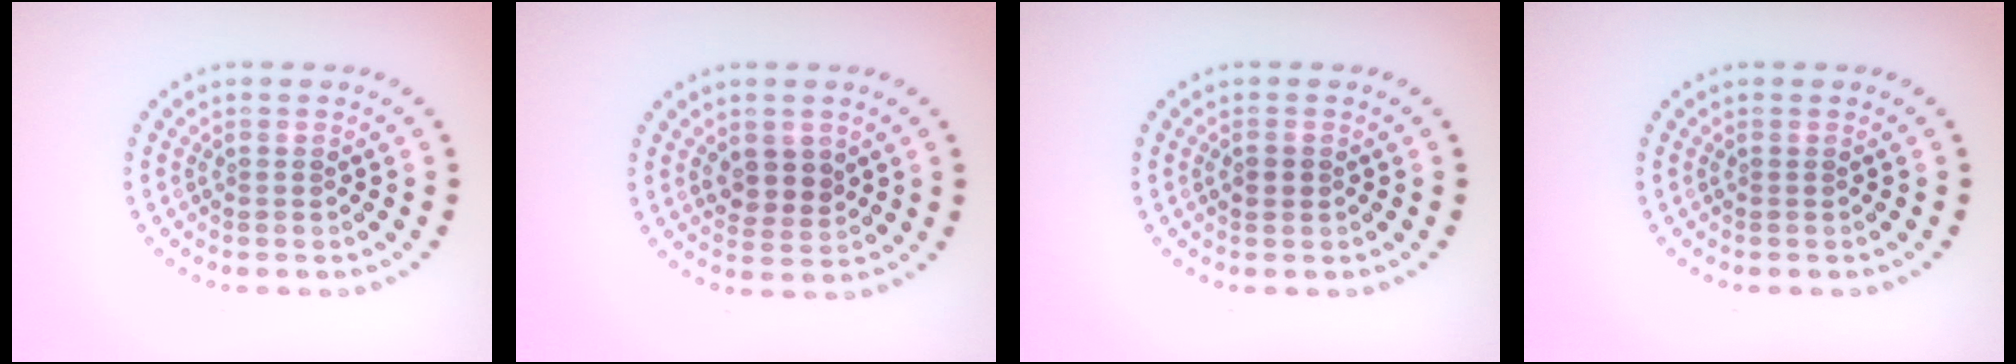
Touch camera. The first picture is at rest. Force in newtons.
{"total": 2.7, "press": 2.5, "slide": 1.1}
{"total": 0.7, "press": 0.7, "slide": 0.1}
{"total": 0.0}